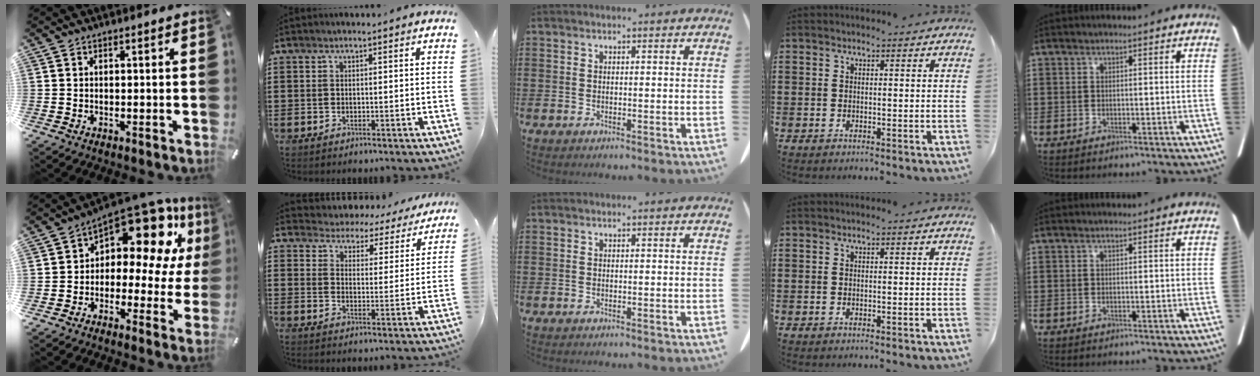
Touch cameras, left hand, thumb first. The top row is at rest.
{"thumb": {"total": 15.6, "force": [8.8, 8.2, 9.9], "torque": [-0.152, -0.073, 0.149]}, "index": {"total": 3.7, "force": [3.6, 0.5, -0.4], "torque": [-0.018, -0.033, 0.056]}}